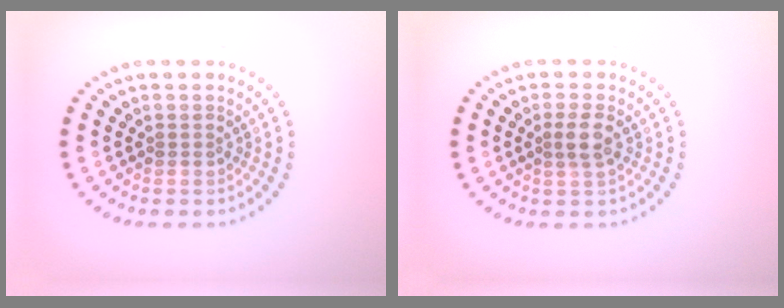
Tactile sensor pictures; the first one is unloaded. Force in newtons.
{"total": 1.9, "press": 1.6, "slide": 0.9}